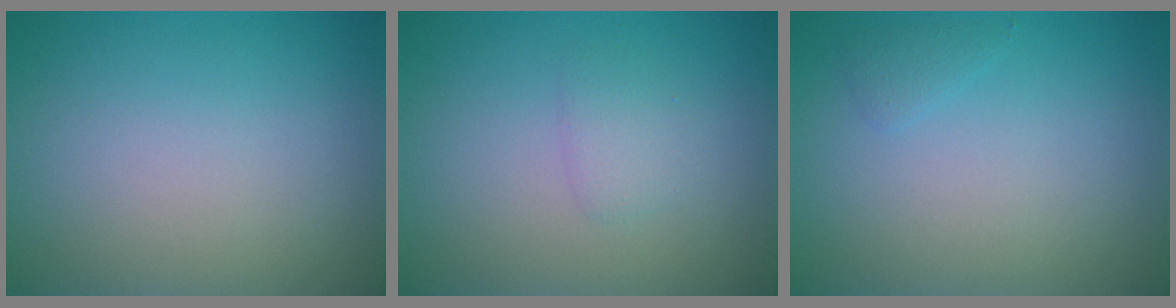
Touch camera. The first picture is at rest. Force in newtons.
{"total": 1.3, "press": 1.3, "slide": 0.0}
{"total": 0.8, "press": 0.8, "slide": 0.0}